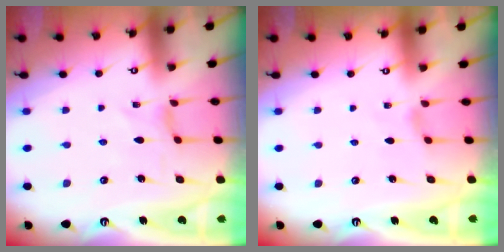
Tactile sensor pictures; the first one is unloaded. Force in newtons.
{"total": 0.8, "press": 0.7, "slide": 0.4}